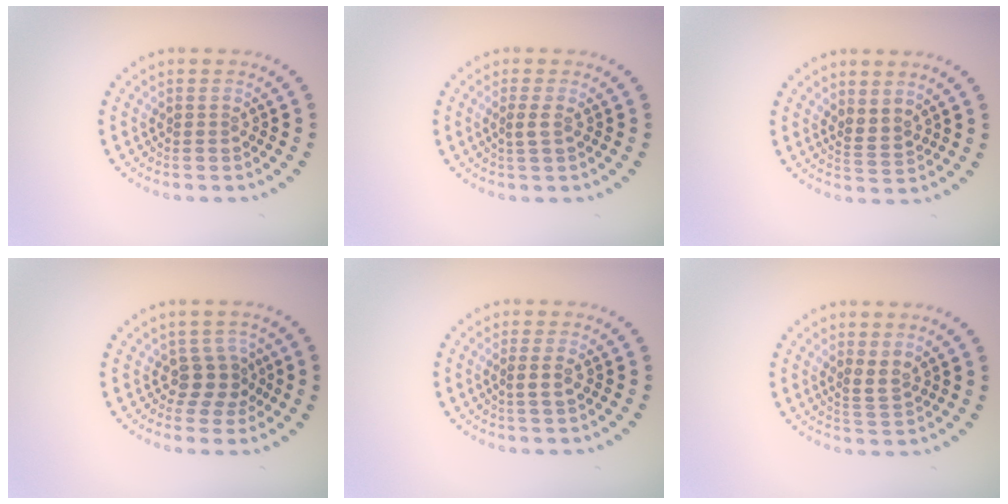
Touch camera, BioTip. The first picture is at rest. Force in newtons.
{"total": 1.0, "press": 0.9, "slide": 0.6}
{"total": 1.8, "press": 1.3, "slide": 1.3}
{"total": 2.7, "press": 2.1, "slide": 1.6}
{"total": 1.4, "press": 1.2, "slide": 0.8}
{"total": 1.6, "press": 1.2, "slide": 1.0}